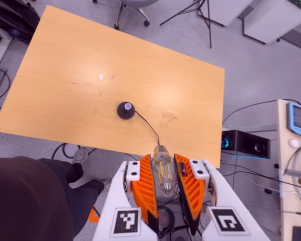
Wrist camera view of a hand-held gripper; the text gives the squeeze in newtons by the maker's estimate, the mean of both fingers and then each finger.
{"total": 10.0, "left": 9.7, "right": 10.3}